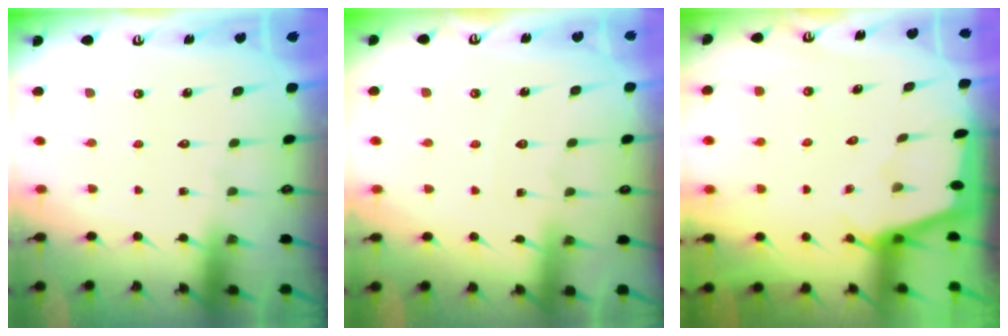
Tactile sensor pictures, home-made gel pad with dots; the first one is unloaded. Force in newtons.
{"total": 3.3, "press": 3.2, "slide": 0.3}
{"total": 1.7, "press": 1.7, "slide": 0.1}